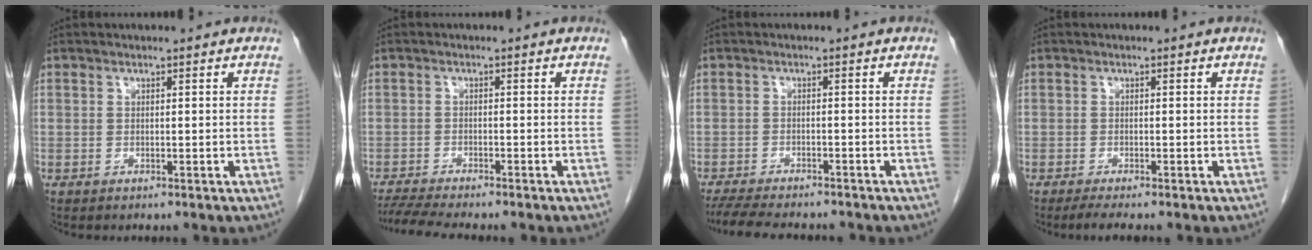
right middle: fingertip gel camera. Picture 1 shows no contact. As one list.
[{"total": 6.7, "force": [-6.0, -0.1, 3.1], "torque": [-0.051, -0.015, -0.097]}, {"total": 11.7, "force": [-10.3, 2.3, 5.0], "torque": [-0.086, -0.012, -0.146]}, {"total": 2.5, "force": [-2.0, 0.0, 1.5], "torque": [-0.029, -0.008, -0.034]}]